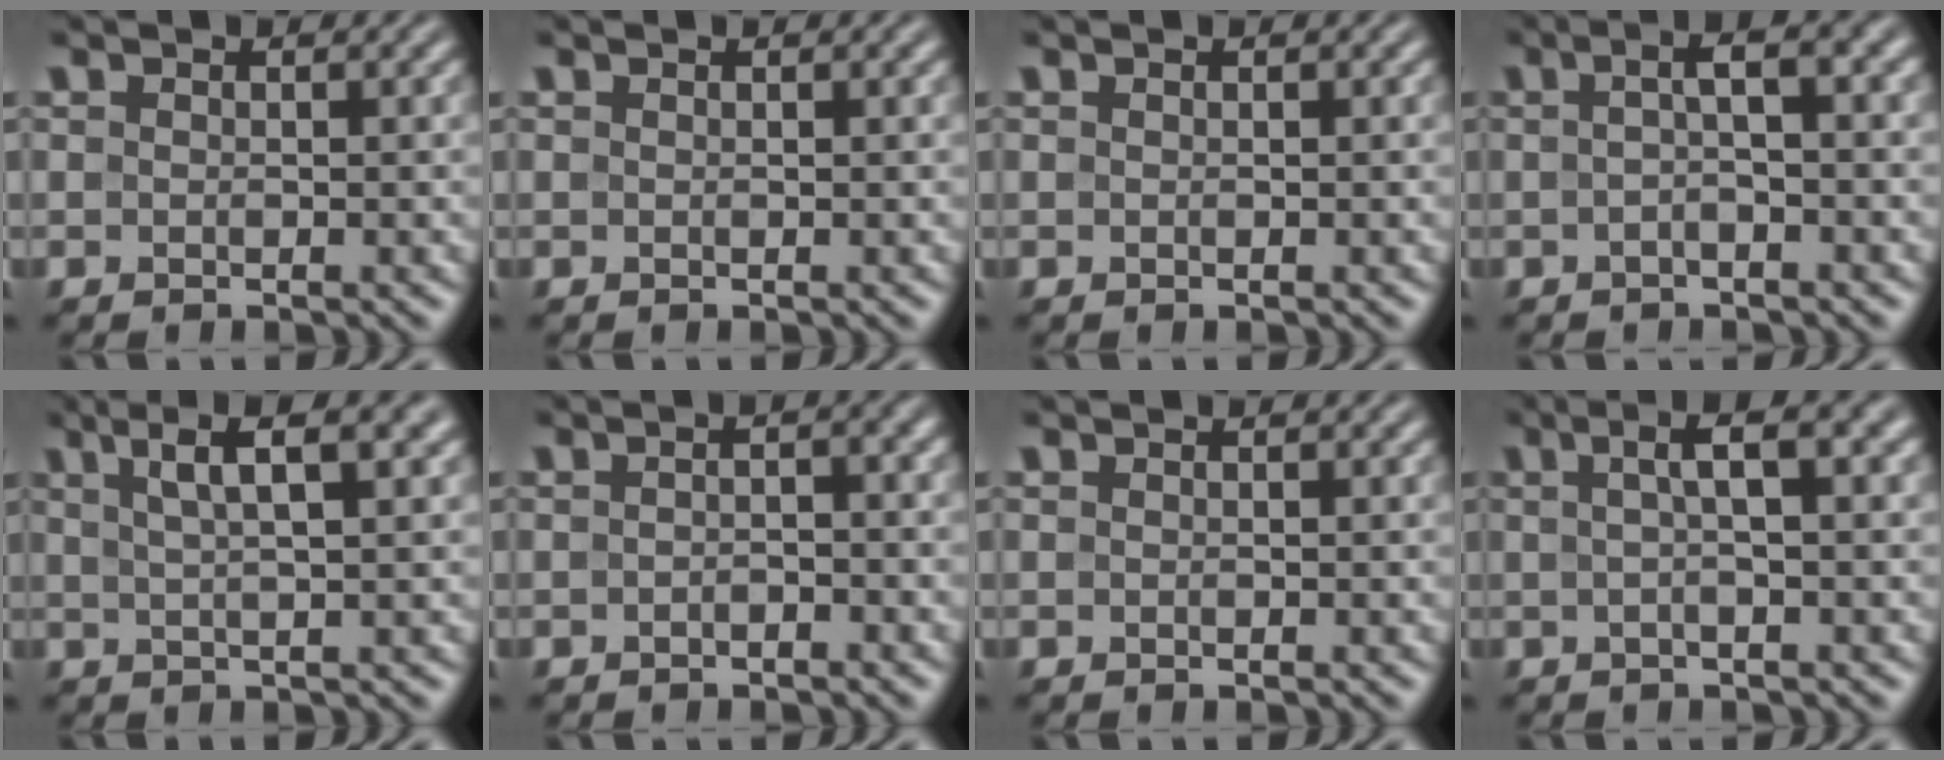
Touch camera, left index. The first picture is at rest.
{"total": 0.6, "force": [0.4, 0.1, 0.4], "torque": [-0.003, 0.005, 0.004]}
{"total": 0.0}
{"total": 3.4, "force": [0.2, 0.7, 3.3], "torque": [-0.052, 0.011, 0.000]}
{"total": 5.5, "force": [2.8, 1.2, 4.6], "torque": [-0.064, 0.014, 0.039]}
{"total": 1.9, "force": [-0.6, 0.6, 1.7], "torque": [-0.028, -0.001, -0.014]}
{"total": 0.0}
{"total": 3.9, "force": [0.9, 0.9, 3.7], "torque": [-0.057, 0.013, 0.011]}